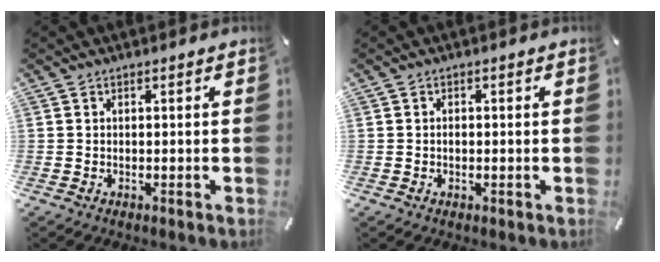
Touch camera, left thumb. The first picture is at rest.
{"total": 1.0, "force": [-0.1, 0.8, 0.7], "torque": [-0.016, 0.001, -0.003]}